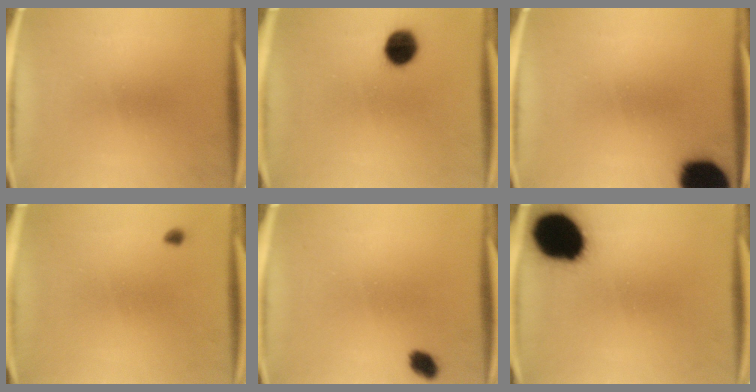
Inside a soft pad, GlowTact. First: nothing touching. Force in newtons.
{"total": 8.1}
{"total": 18.0}
{"total": 0.8}
{"total": 2.8}
{"total": 19.5}